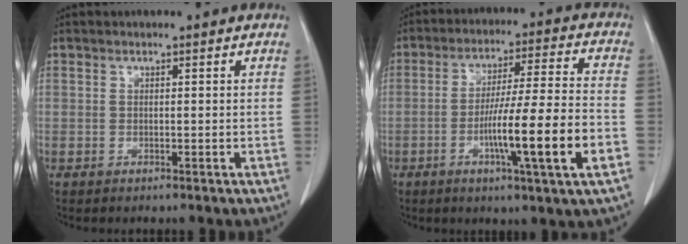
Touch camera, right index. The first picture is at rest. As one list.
[{"total": 14.8, "force": [-4.7, -0.4, 14.1], "torque": [-0.238, -0.006, -0.076]}]